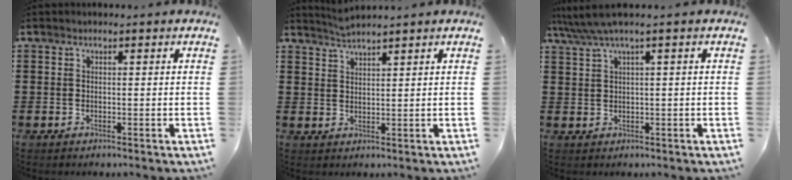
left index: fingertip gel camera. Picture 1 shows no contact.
{"total": 2.2, "force": [2.1, -0.3, 0.4], "torque": [-0.013, -0.001, 0.042]}
{"total": 2.8, "force": [0.9, -0.1, 2.7], "torque": [-0.059, -0.005, 0.011]}